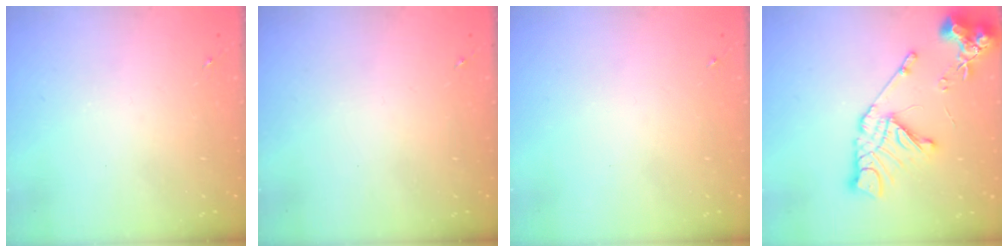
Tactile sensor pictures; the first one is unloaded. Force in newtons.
{"total": 0.0}
{"total": 0.0}
{"total": 16.4, "press": 16.3, "slide": 1.9}